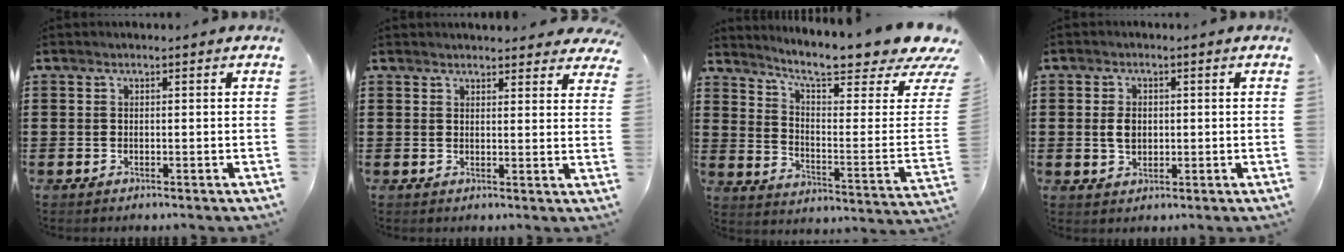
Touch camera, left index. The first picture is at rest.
{"total": 3.1, "force": [3.0, 0.4, 0.5], "torque": [-0.002, -0.014, 0.054]}
{"total": 9.8, "force": [8.2, 0.6, 5.3], "torque": [-0.113, -0.070, 0.132]}
{"total": 3.2, "force": [0.2, 2.2, 2.3], "torque": [-0.048, 0.007, 0.003]}